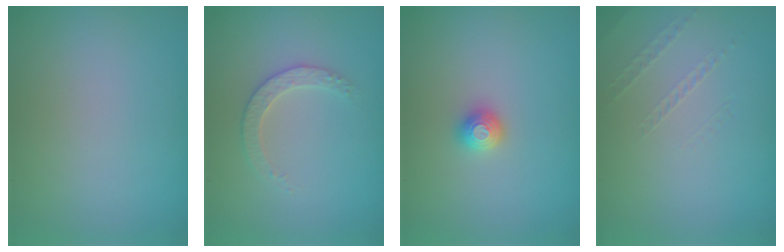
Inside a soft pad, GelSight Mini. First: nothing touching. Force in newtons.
{"total": 2.2, "press": 2.2, "slide": 0.6}
{"total": 1.4, "press": 1.2, "slide": 0.6}
{"total": 0.9, "press": 0.1, "slide": 0.9}